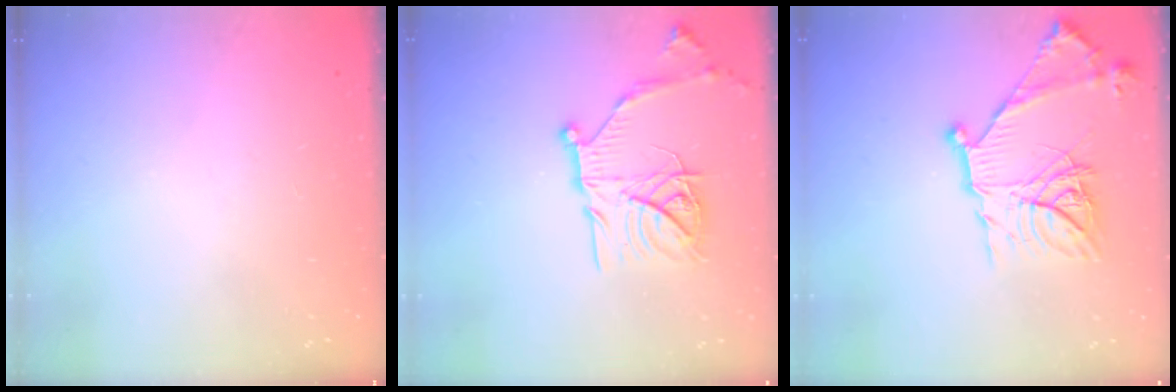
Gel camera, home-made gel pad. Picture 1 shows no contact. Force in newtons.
{"total": 19.5, "press": 19.4, "slide": 1.7}
{"total": 17.4, "press": 17.4, "slide": 0.5}